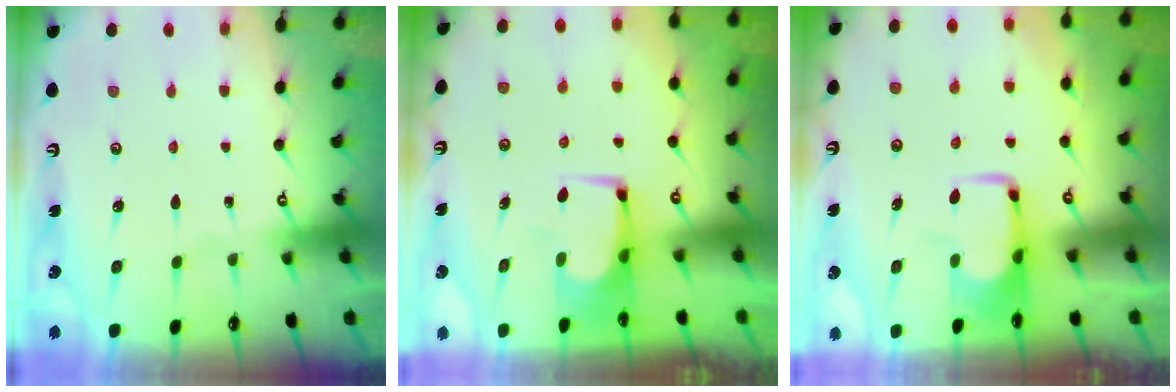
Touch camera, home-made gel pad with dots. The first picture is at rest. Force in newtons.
{"total": 0.8, "press": 0.7, "slide": 0.1}
{"total": 1.9, "press": 1.8, "slide": 0.4}